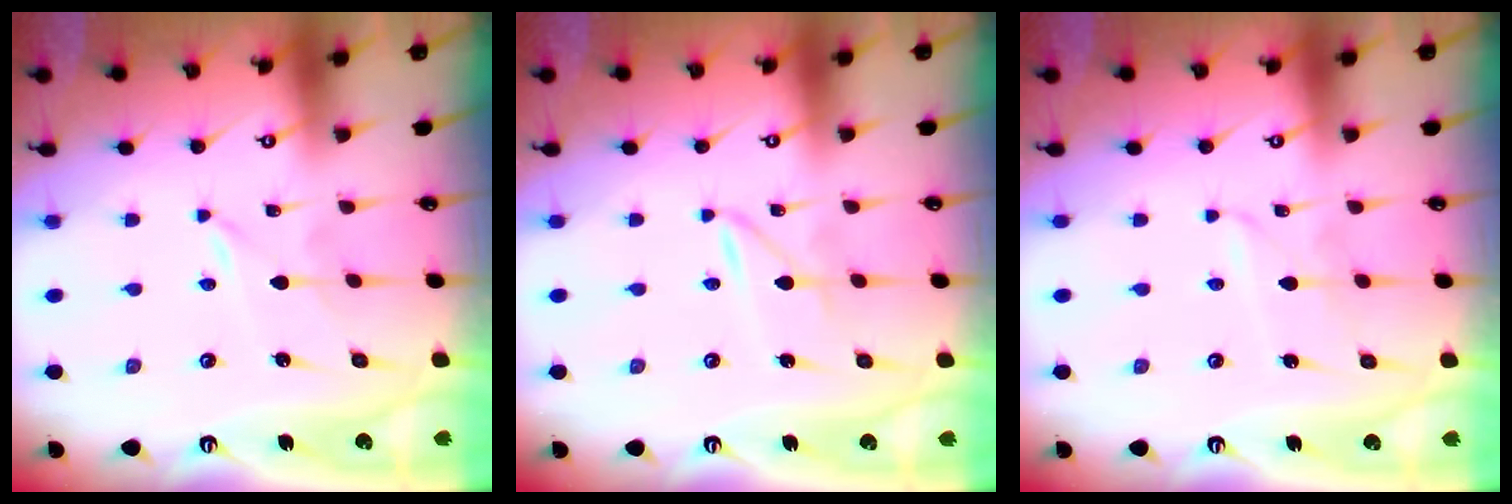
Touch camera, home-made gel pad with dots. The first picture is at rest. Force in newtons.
{"total": 1.9, "press": 1.9, "slide": 0.2}
{"total": 2.9, "press": 2.9, "slide": 0.4}